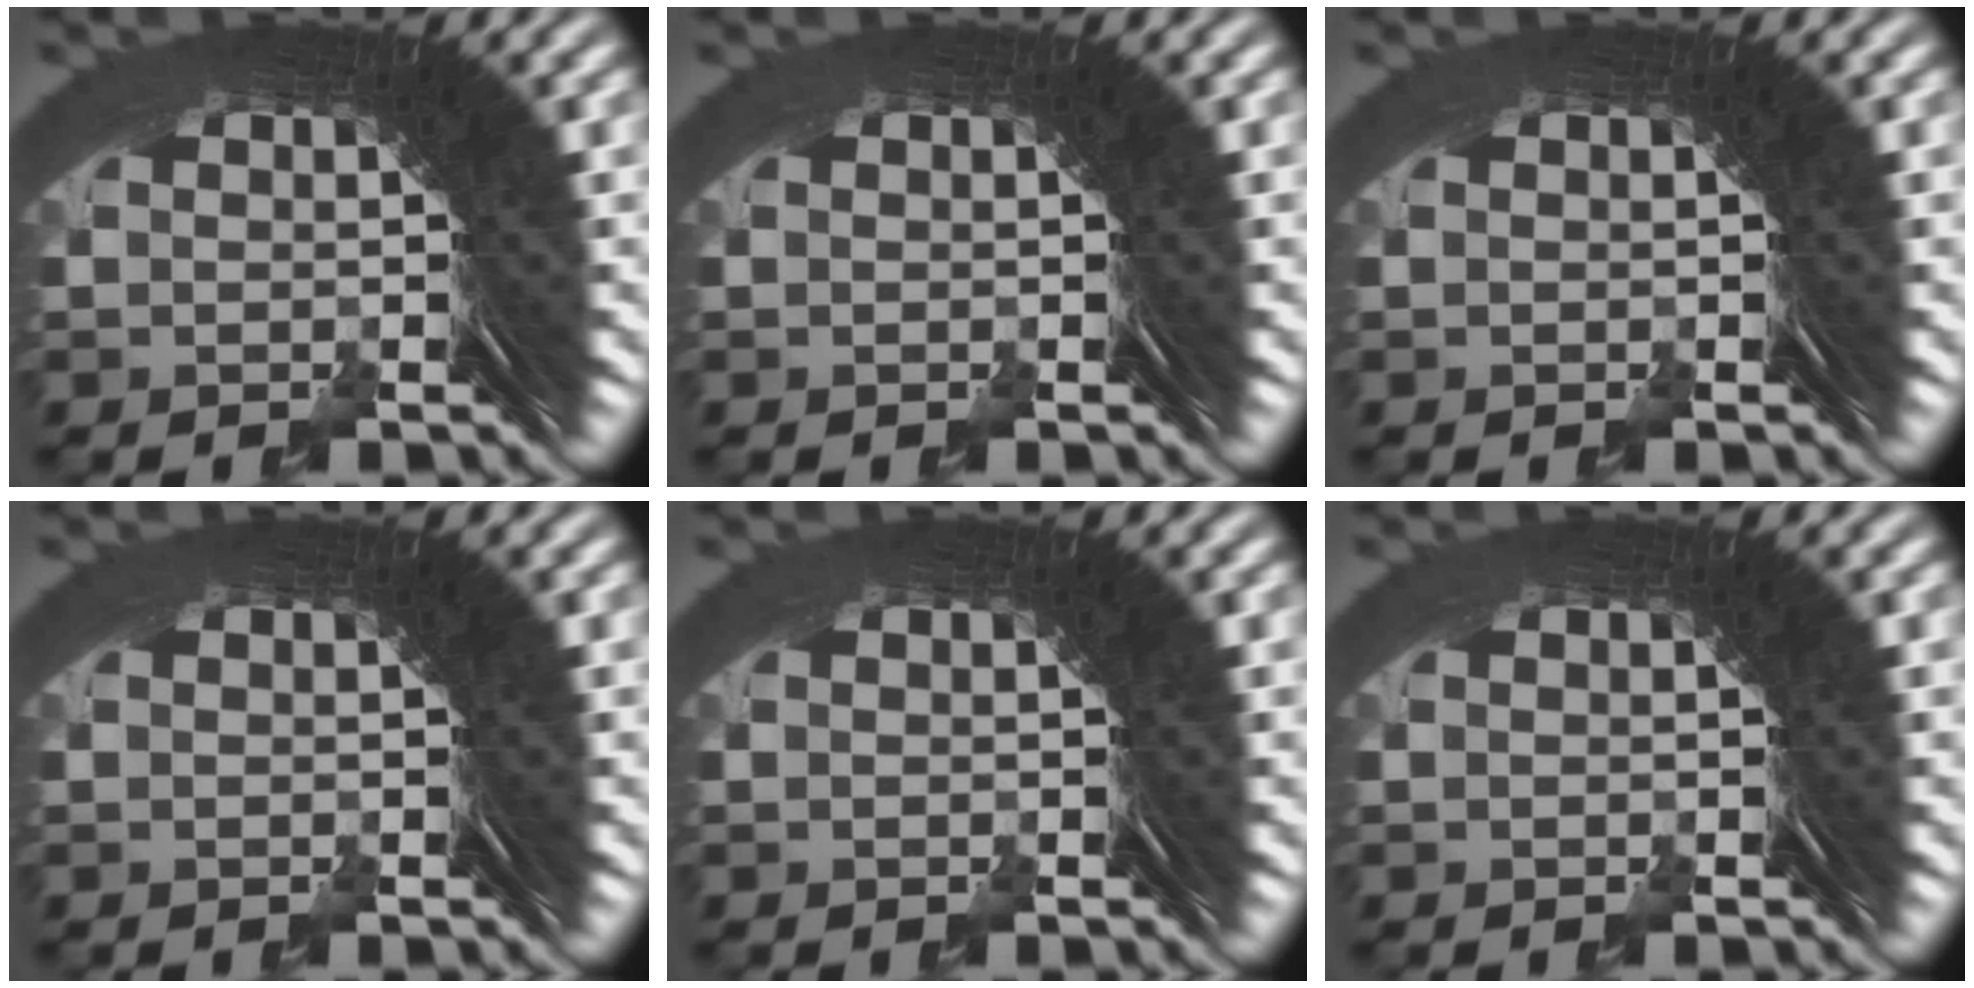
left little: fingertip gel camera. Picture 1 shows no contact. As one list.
[{"total": 0.0}, {"total": 0.0}, {"total": 0.0}, {"total": 0.0}, {"total": 0.0}]